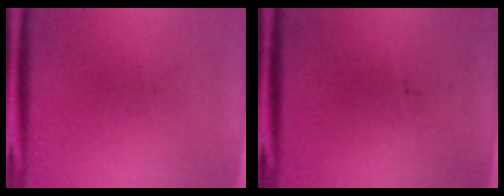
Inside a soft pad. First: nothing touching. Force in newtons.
{"total": 0.0}